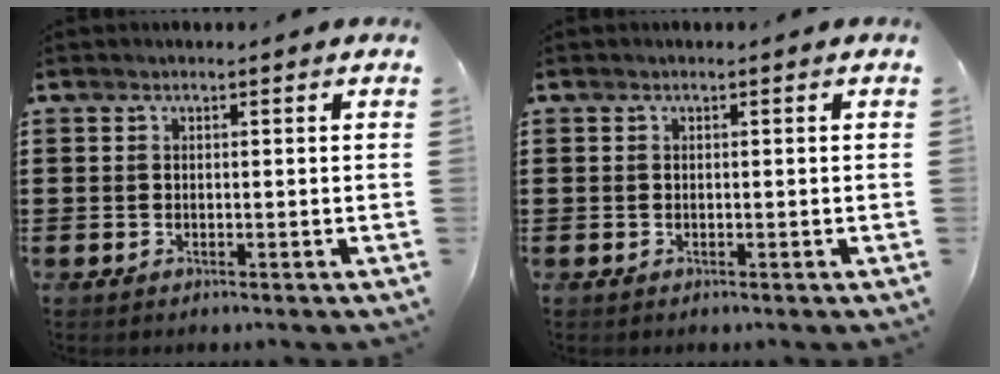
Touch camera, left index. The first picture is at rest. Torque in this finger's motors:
{"motor_torque": [0.00, 0.00, -0.01, 0.01]}